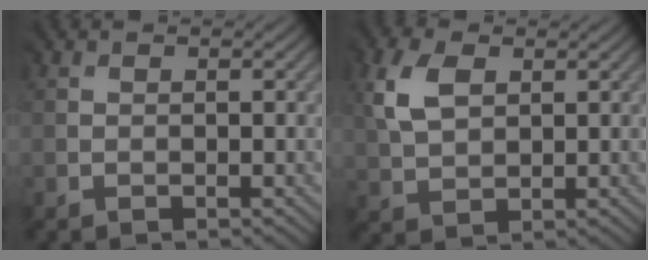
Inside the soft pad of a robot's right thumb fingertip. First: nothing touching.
{"total": 5.1, "force": [2.3, 3.3, 3.0], "torque": [-0.089, 0.009, 0.042]}